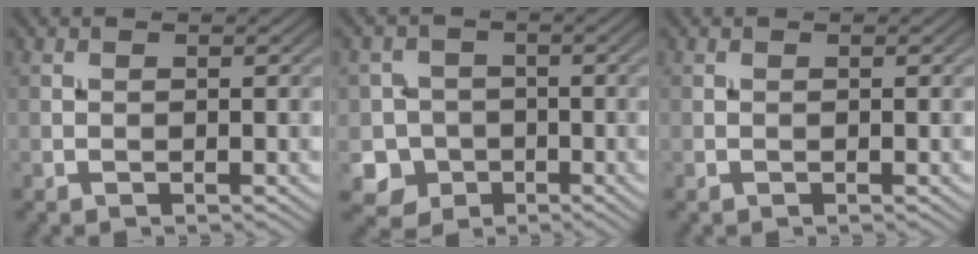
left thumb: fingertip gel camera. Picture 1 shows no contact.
{"total": 6.1, "force": [-1.9, 5.7, 0.9], "torque": [-0.025, -0.009, -0.066]}
{"total": 0.0}